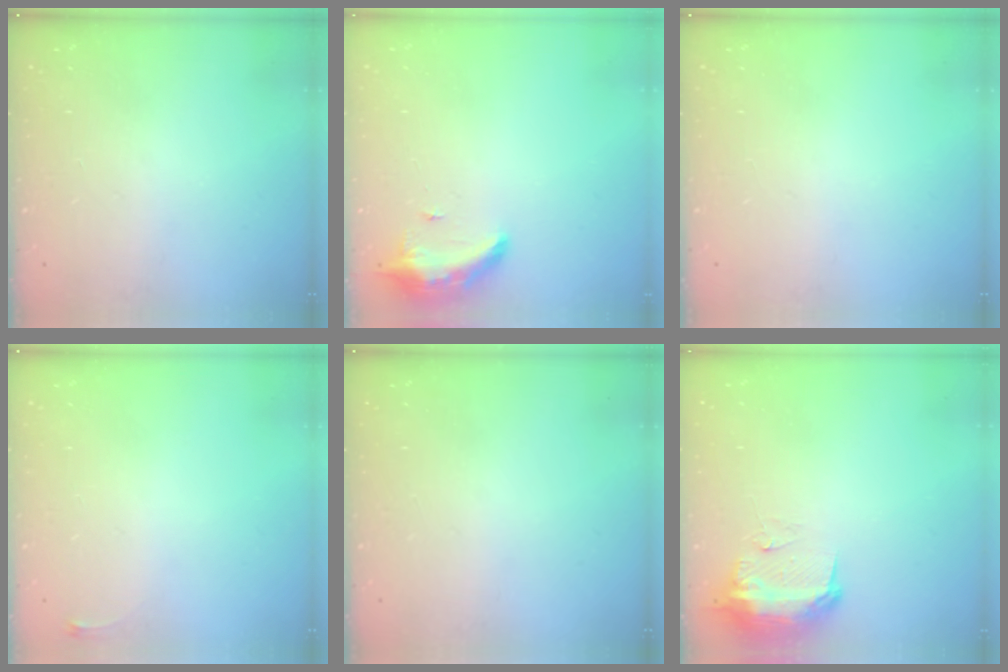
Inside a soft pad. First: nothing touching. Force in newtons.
{"total": 8.2, "press": 8.1, "slide": 1.6}
{"total": 0.0}
{"total": 2.6, "press": 2.6, "slide": 0.6}
{"total": 0.0}
{"total": 11.4, "press": 11.4, "slide": 1.1}